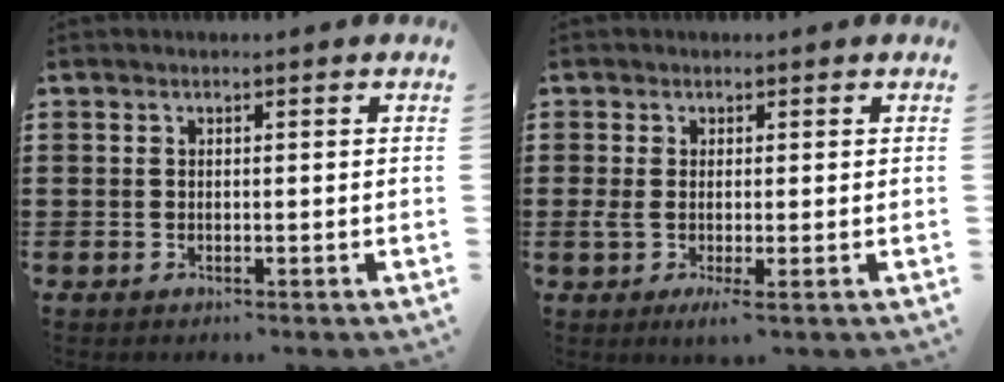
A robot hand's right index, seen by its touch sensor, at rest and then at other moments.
{"total": 2.4, "force": [-0.6, 0.5, 2.3], "torque": [-0.050, -0.004, -0.013]}